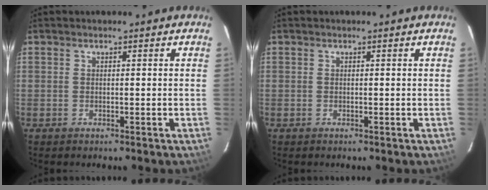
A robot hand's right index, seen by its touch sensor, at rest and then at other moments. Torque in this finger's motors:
{"motor_torque": [0.00, 0.00, 0.01, 0.00]}